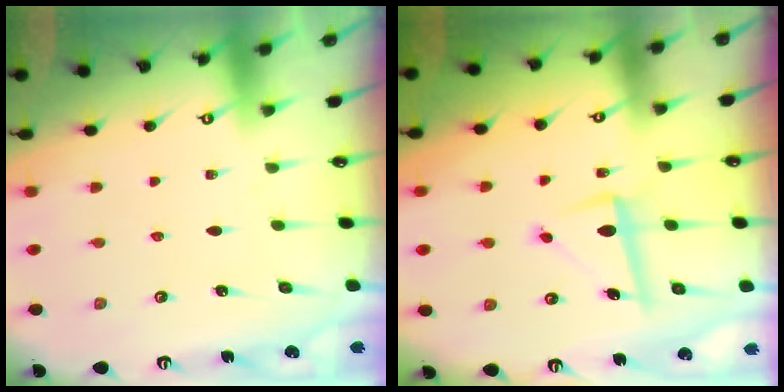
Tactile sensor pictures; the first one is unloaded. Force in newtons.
{"total": 7.0, "press": 6.8, "slide": 1.3}